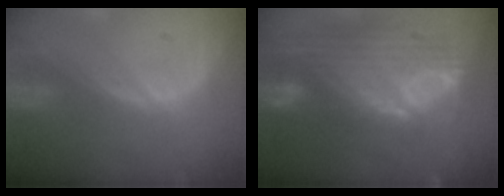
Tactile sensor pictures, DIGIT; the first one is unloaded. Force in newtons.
{"total": 12.3, "press": 10.3, "slide": 6.6}